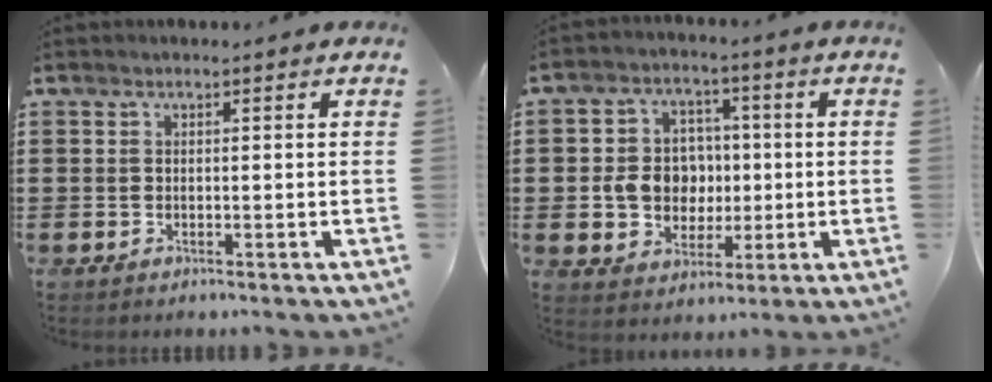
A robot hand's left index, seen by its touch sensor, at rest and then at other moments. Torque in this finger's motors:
{"motor_torque": [0.94, 0.94, 0.29, 0.05]}